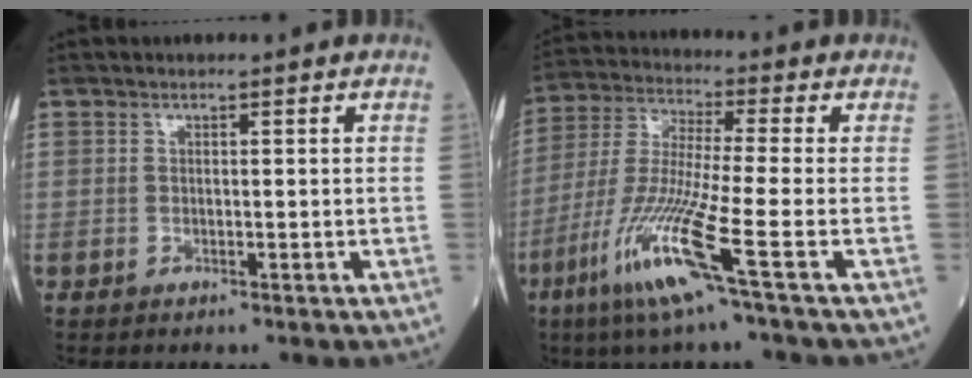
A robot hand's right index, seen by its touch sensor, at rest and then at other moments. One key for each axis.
{"total": 13.1, "fx": -6.2, "fy": -1.2, "fz": 11.5, "tx": -0.244, "ty": -0.031, "tz": -0.125}